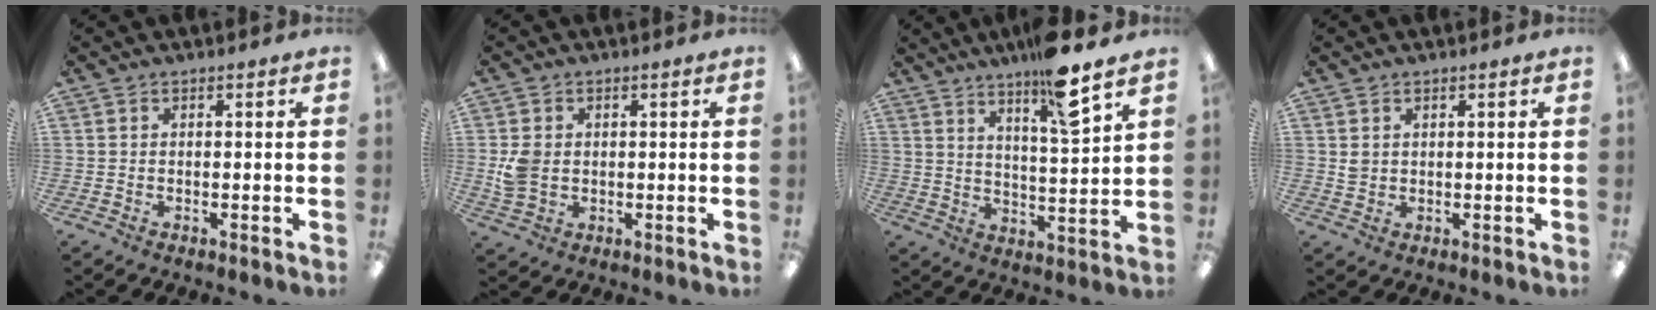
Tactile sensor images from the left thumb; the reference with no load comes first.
{"total": 5.4, "force": [0.2, 4.3, 3.3], "torque": [-0.059, 0.005, 0.006]}
{"total": 11.5, "force": [8.7, 1.2, 7.4], "torque": [-0.111, -0.055, 0.140]}
{"total": 1.8, "force": [0.9, 1.4, 0.7], "torque": [-0.015, 0.002, 0.016]}